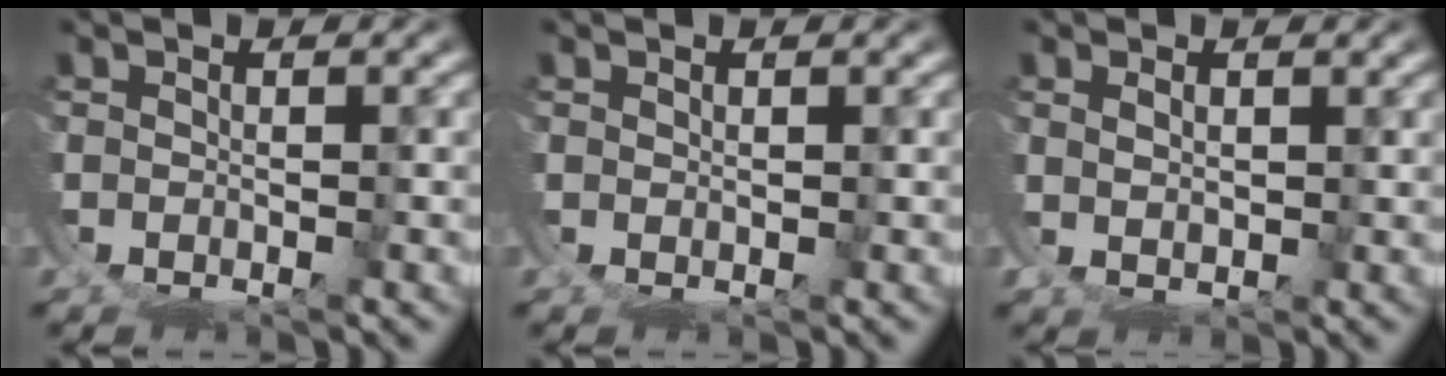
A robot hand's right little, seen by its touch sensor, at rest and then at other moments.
{"total": 1.0, "force": [0.8, -0.6, -0.1], "torque": [0.002, -0.002, 0.016]}
{"total": 2.4, "force": [2.3, 0.0, 0.6], "torque": [-0.012, 0.001, 0.039]}